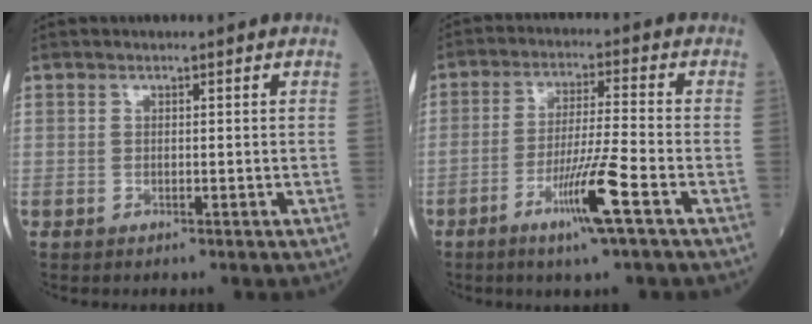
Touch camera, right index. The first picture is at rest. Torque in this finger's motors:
{"motor_torque": [1.35, -0.58, 0.77, 0.21]}